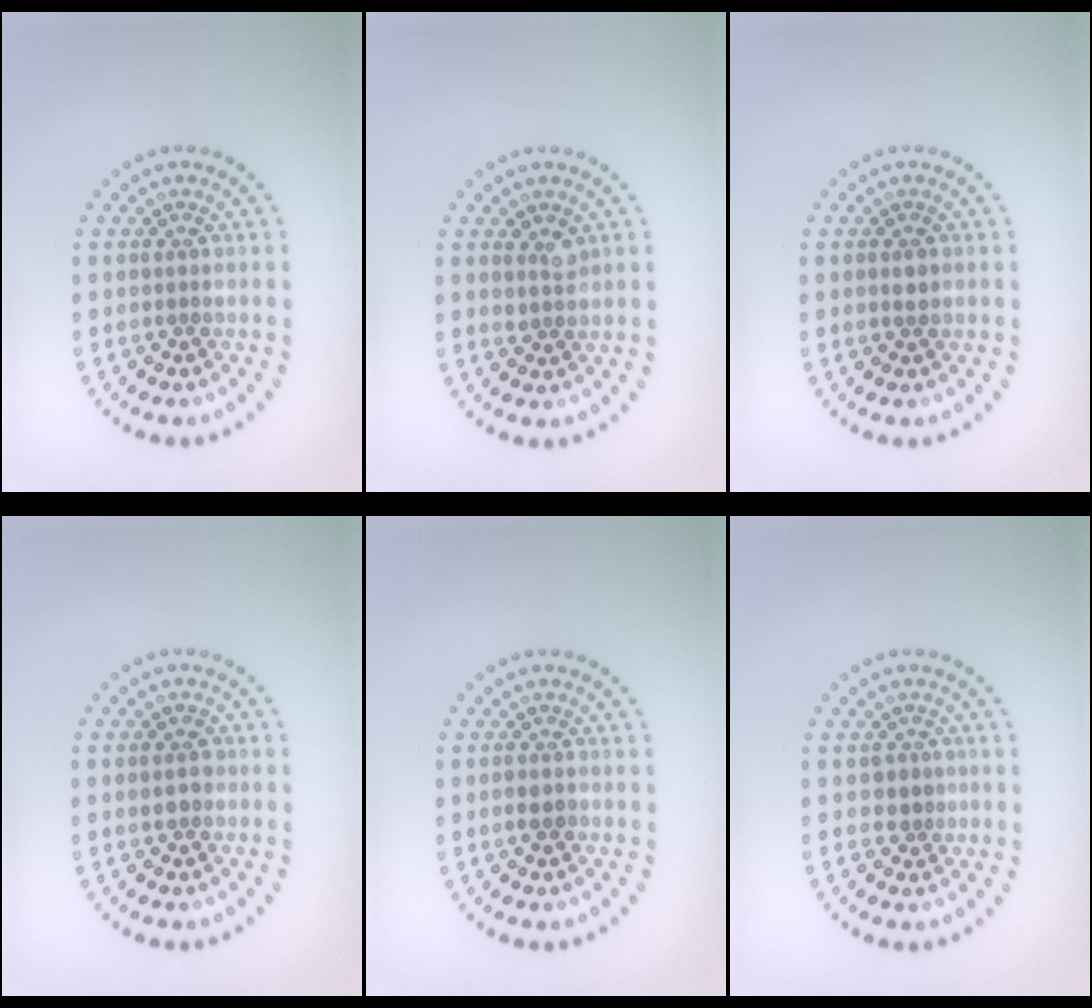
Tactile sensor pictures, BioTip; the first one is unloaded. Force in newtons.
{"total": 1.6, "press": 1.4, "slide": 0.8}
{"total": 1.0, "press": 0.9, "slide": 0.2}
{"total": 1.5, "press": 1.4, "slide": 0.3}
{"total": 1.1, "press": 1.0, "slide": 0.2}
{"total": 1.1, "press": 0.9, "slide": 0.7}